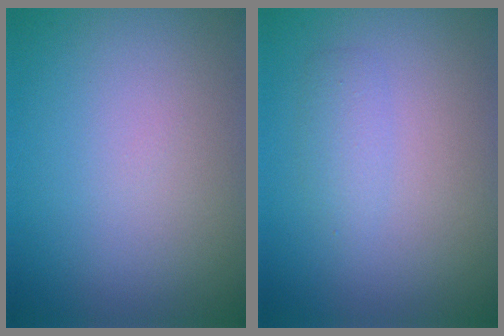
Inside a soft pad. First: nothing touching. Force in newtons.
{"total": 1.5, "press": 1.4, "slide": 0.1}